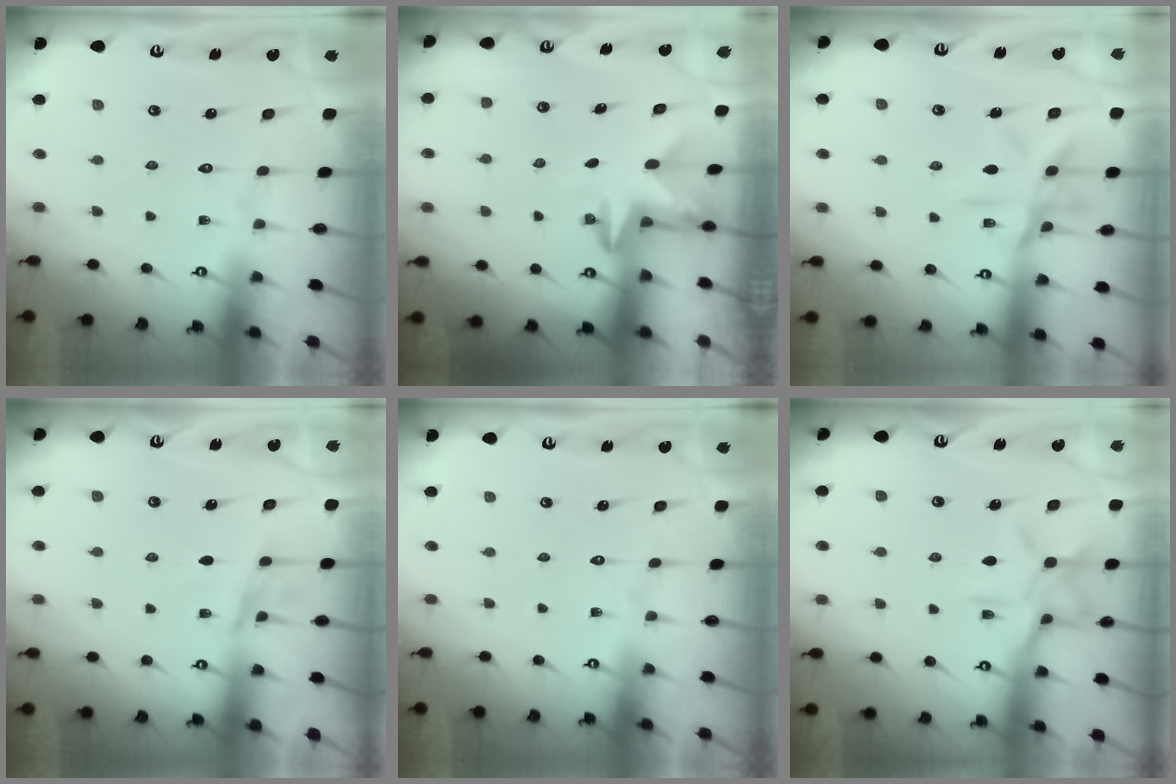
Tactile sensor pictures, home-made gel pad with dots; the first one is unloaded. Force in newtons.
{"total": 3.0, "press": 2.9, "slide": 0.7}
{"total": 11.9, "press": 11.9, "slide": 0.8}
{"total": 5.9, "press": 5.9, "slide": 0.2}
{"total": 0.0}
{"total": 11.2, "press": 11.1, "slide": 0.6}